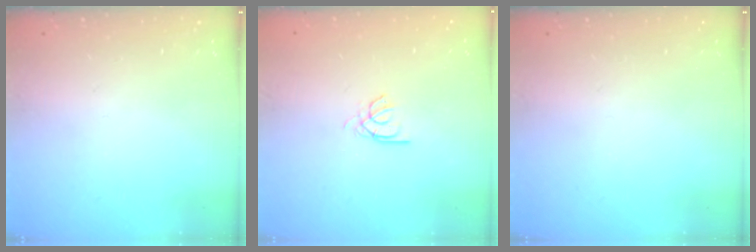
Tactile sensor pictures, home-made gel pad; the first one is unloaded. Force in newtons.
{"total": 2.2, "press": 2.1, "slide": 0.4}
{"total": 0.0}